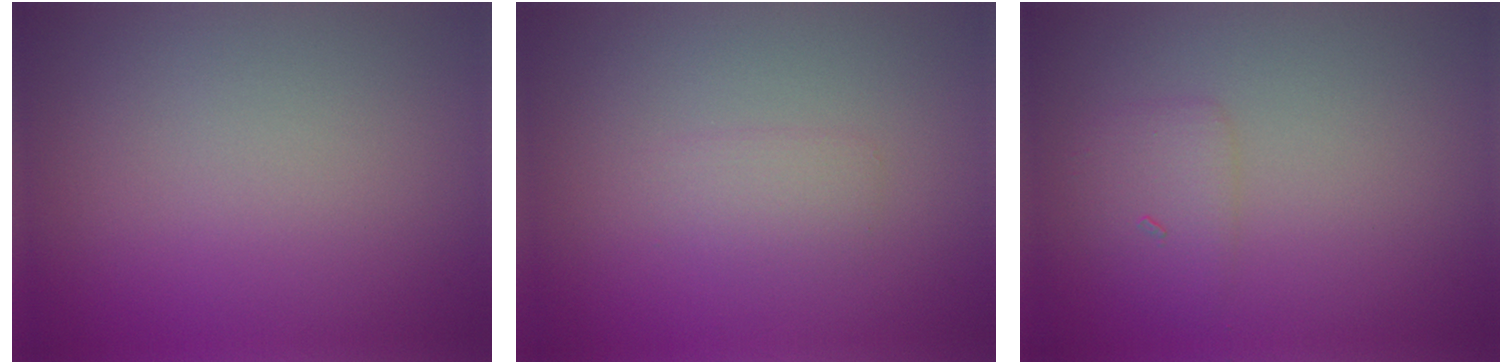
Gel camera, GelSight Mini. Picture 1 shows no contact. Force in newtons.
{"total": 1.2, "press": 1.2, "slide": 0.0}
{"total": 1.8, "press": 1.8, "slide": 0.1}